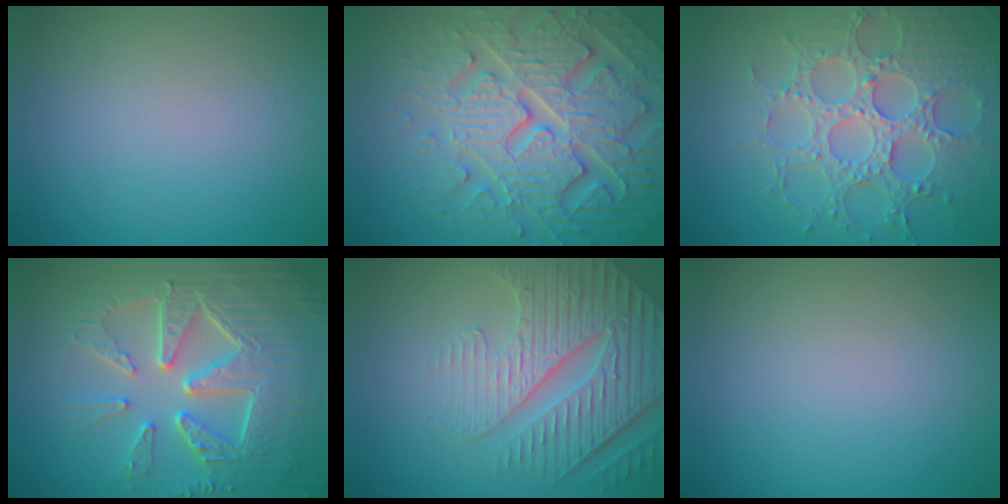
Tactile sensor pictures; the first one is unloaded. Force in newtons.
{"total": 7.9, "press": 7.7, "slide": 1.9}
{"total": 6.9, "press": 5.8, "slide": 3.7}
{"total": 9.7, "press": 6.7, "slide": 7.1}
{"total": 6.9, "press": 5.3, "slide": 4.4}
{"total": 0.0}